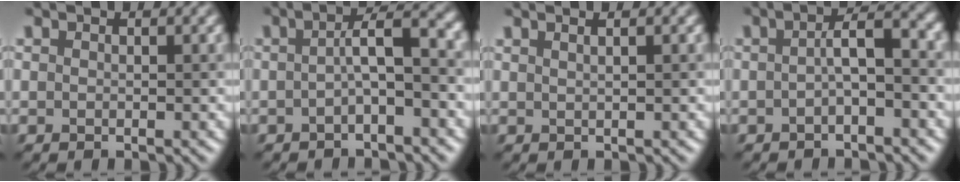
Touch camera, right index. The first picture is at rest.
{"total": 4.0, "force": [-0.3, 0.9, 3.8], "torque": [-0.063, 0.017, -0.013]}
{"total": 3.4, "force": [1.9, 1.7, 2.3], "torque": [-0.006, 0.024, -0.004]}
{"total": 3.3, "force": [-0.3, 0.8, 3.2], "torque": [-0.052, 0.012, -0.009]}